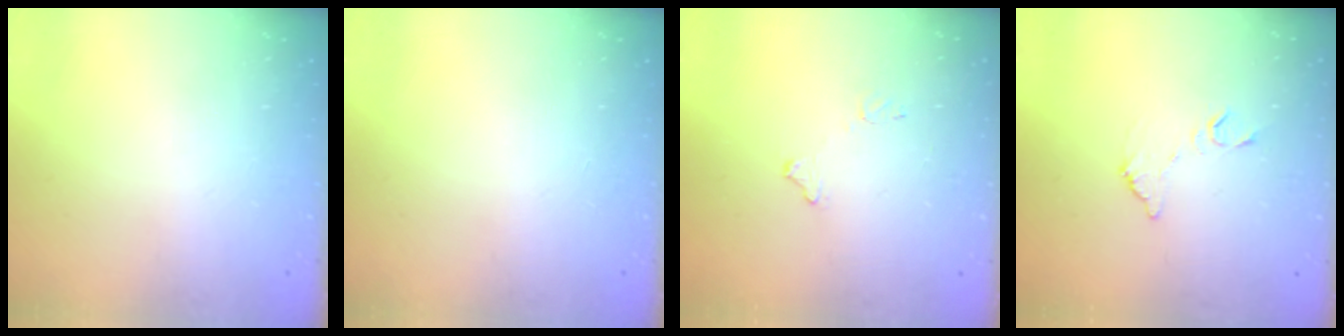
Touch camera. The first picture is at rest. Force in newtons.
{"total": 0.0}
{"total": 7.8, "press": 7.8, "slide": 0.4}
{"total": 7.6, "press": 7.6, "slide": 0.3}